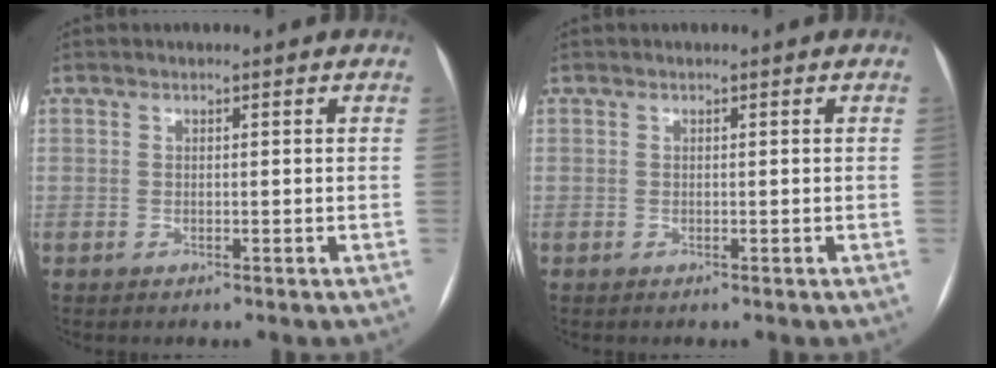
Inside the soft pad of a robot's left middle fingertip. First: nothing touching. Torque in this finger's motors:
{"motor_torque": [0.13, -0.14, 0.00, 0.00]}